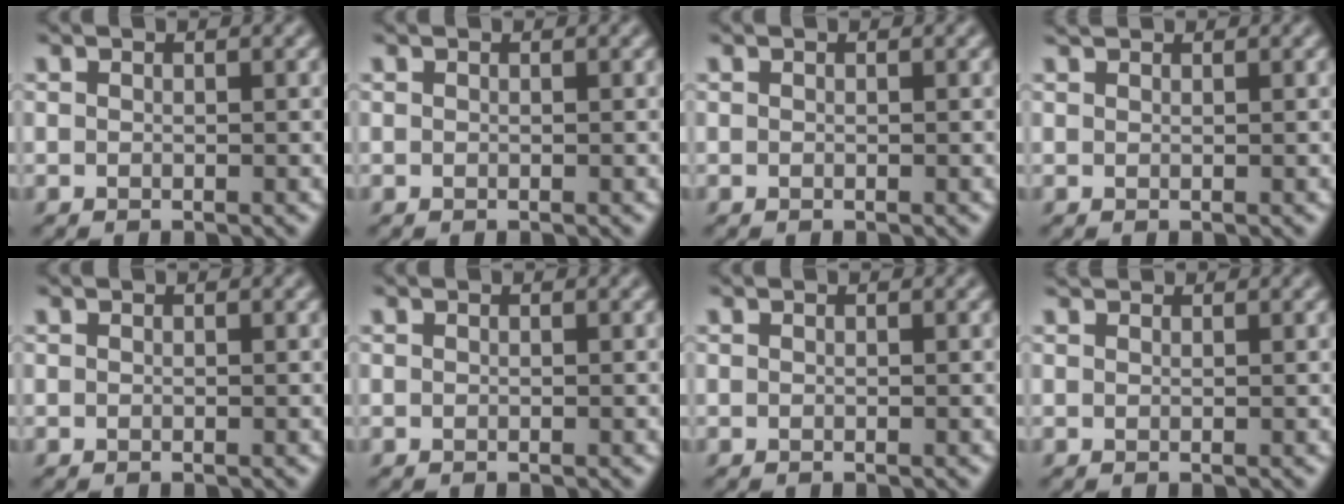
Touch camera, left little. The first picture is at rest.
{"total": 0.0}
{"total": 0.0}
{"total": 0.9, "force": [0.9, 0.1, 0.1], "torque": [-0.011, 0.009, 0.021]}
{"total": 0.0}
{"total": 0.0}
{"total": 0.0}
{"total": 1.0, "force": [1.0, 0.2, 0.1], "torque": [-0.011, 0.009, 0.021]}